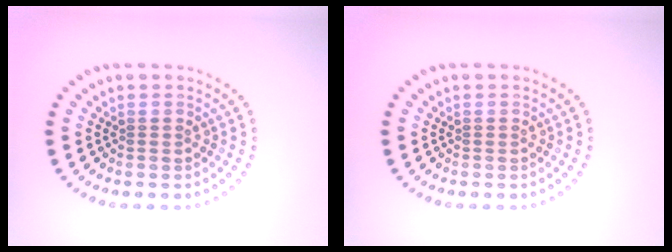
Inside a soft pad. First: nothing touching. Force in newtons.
{"total": 0.0}